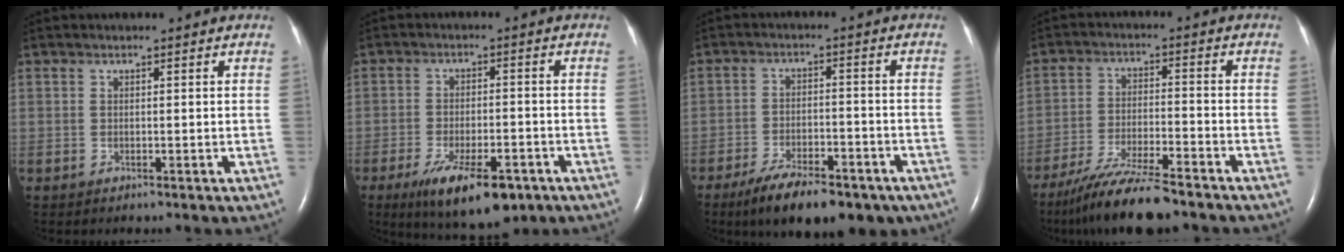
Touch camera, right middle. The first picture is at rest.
{"total": 11.7, "force": [-7.1, 3.8, 8.5], "torque": [-0.141, -0.015, -0.108]}
{"total": 13.3, "force": [-9.5, 4.6, 8.1], "torque": [-0.120, -0.007, -0.145]}
{"total": 11.2, "force": [-9.4, 0.6, 6.1], "torque": [-0.108, -0.029, -0.162]}